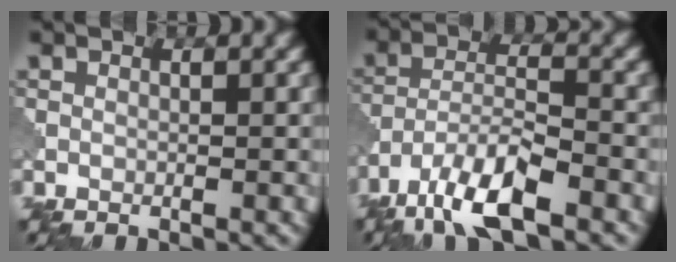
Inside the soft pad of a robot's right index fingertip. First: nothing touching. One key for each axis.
{"total": 7.9, "fx": -5.5, "fy": 2.3, "fz": 5.2, "tx": -0.095, "ty": -0.001, "tz": -0.109}